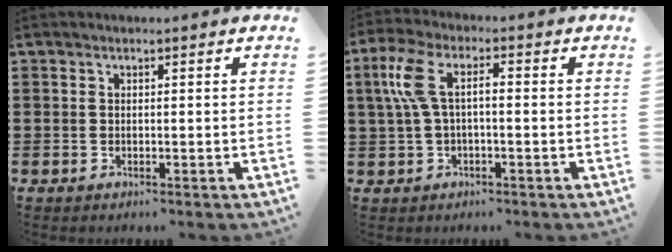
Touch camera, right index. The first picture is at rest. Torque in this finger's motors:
{"motor_torque": [1.44, 0.70, 0.89, 0.21]}